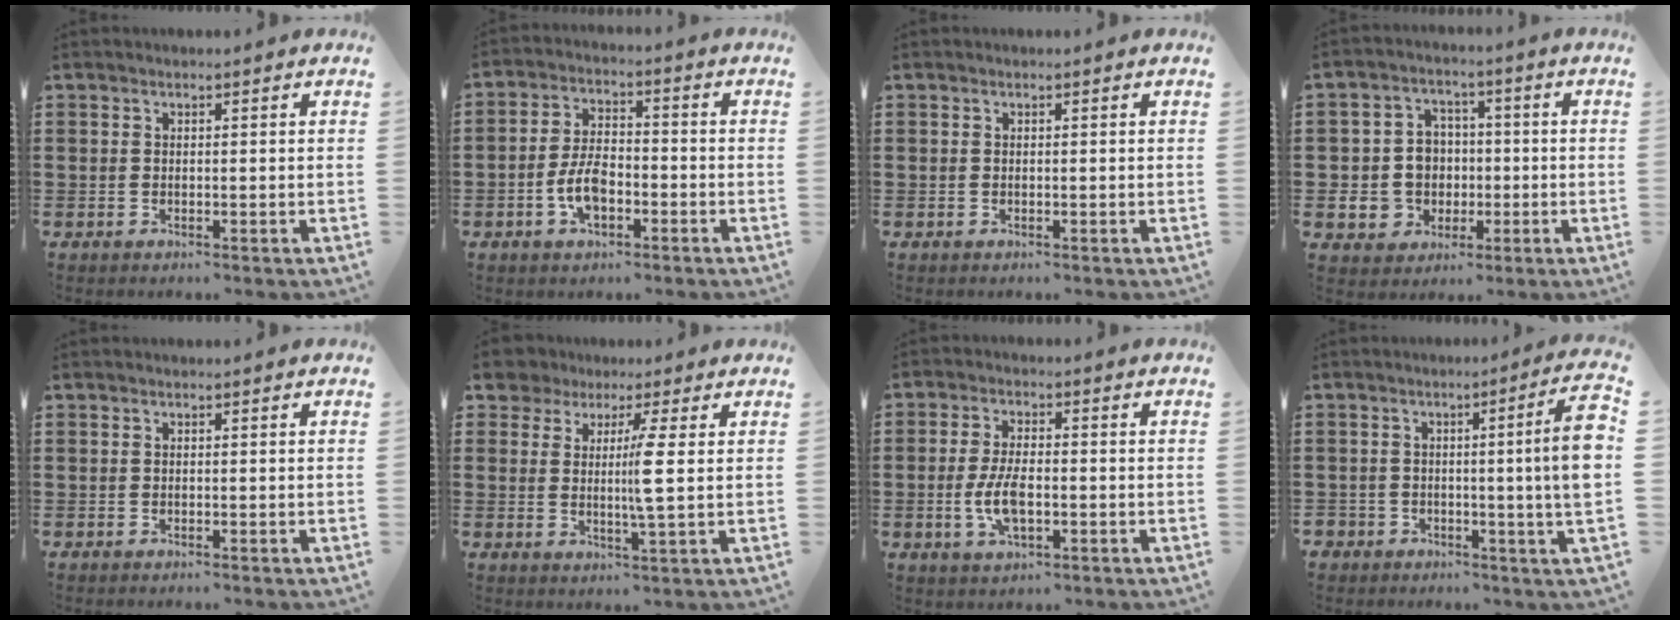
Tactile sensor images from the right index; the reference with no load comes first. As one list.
[{"total": 6.3, "force": [-2.4, 3.2, 4.9], "torque": [-0.109, 0.005, -0.048]}, {"total": 0.0}, {"total": 7.2, "force": [-0.6, 6.9, 2.1], "torque": [-0.077, 0.016, -0.009]}, {"total": 0.0}, {"total": 5.8, "force": [2.8, 1.2, 4.9], "torque": [-0.089, -0.012, 0.045]}, {"total": 6.1, "force": [-1.2, 2.8, 5.4], "torque": [-0.122, -0.002, -0.027]}, {"total": 8.5, "force": [-0.3, 1.1, 8.4], "torque": [-0.120, -0.011, -0.008]}]